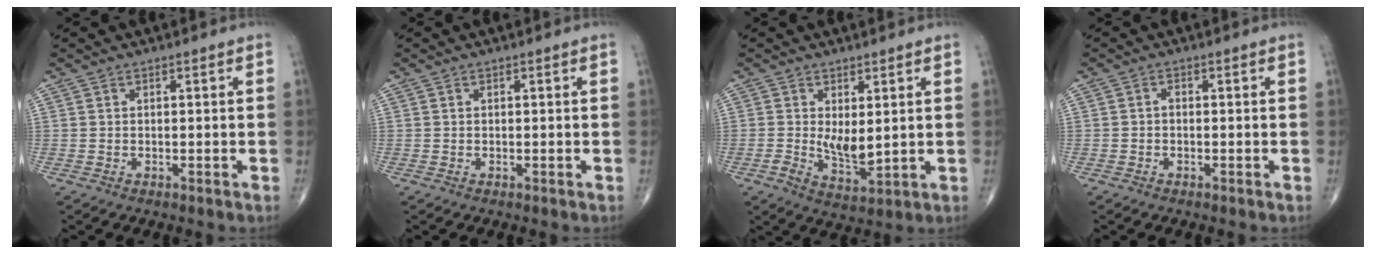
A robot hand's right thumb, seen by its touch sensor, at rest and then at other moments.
{"total": 0.0}
{"total": 5.6, "force": [0.5, 2.6, 4.9], "torque": [-0.076, -0.017, 0.018]}
{"total": 0.9, "force": [-0.3, 0.6, 0.6], "torque": [-0.008, 0.002, -0.009]}